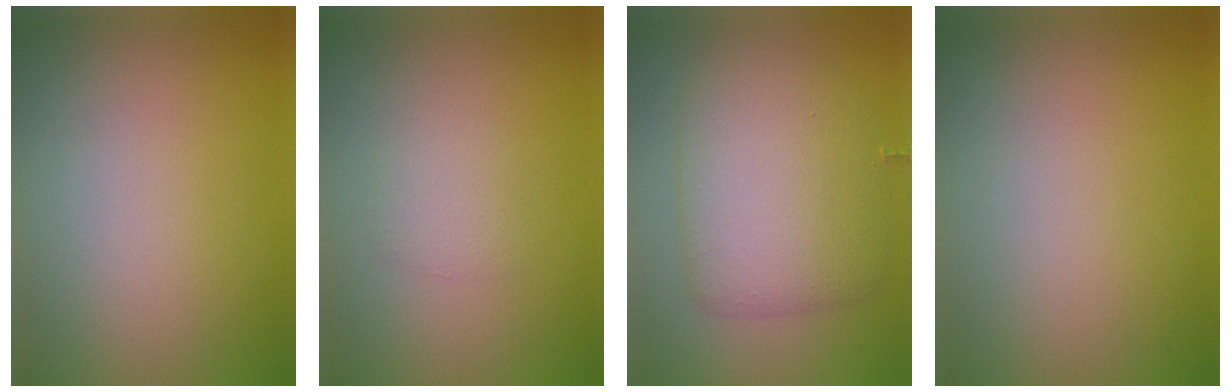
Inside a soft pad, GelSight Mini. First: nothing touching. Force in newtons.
{"total": 1.4, "press": 1.4, "slide": 0.1}
{"total": 6.2, "press": 6.2, "slide": 0.1}
{"total": 0.0}